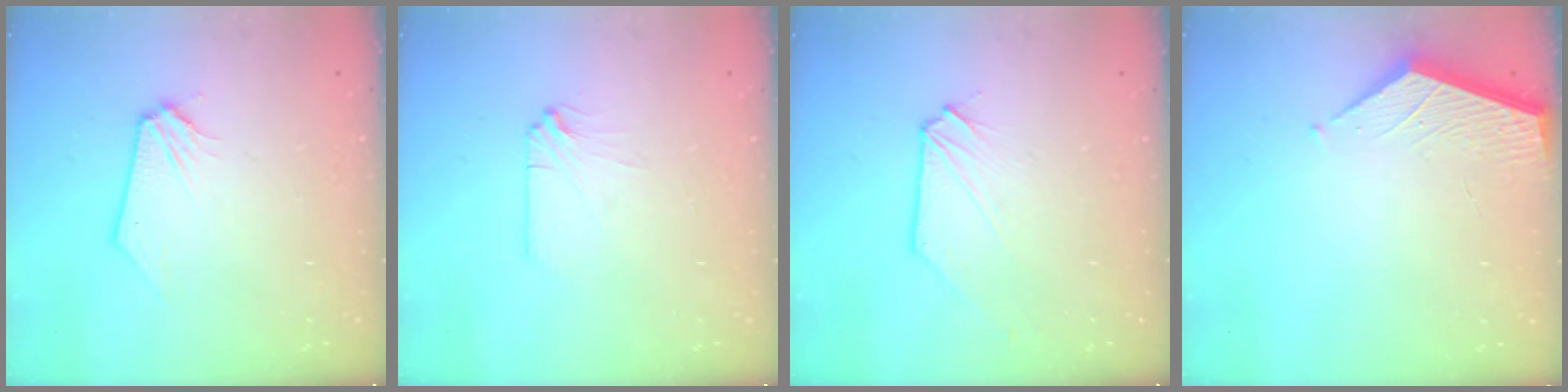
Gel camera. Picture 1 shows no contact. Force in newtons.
{"total": 2.5, "press": 2.5, "slide": 0.4}
{"total": 0.6, "press": 0.6, "slide": 0.1}
{"total": 1.9, "press": 1.9, "slide": 0.2}